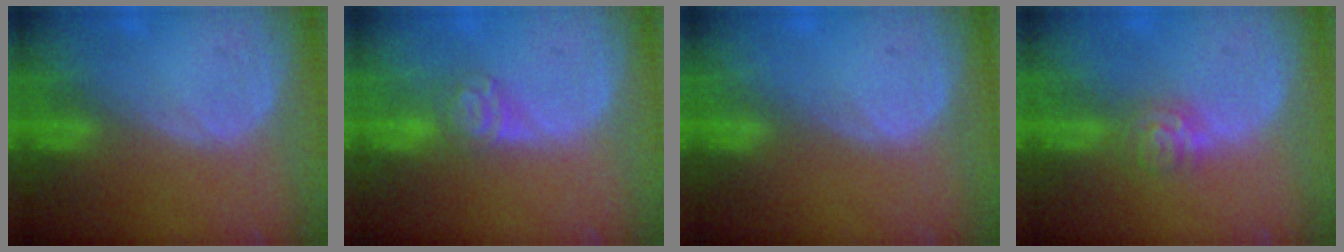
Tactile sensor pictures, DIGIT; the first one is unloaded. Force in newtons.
{"total": 4.3, "press": 4.0, "slide": 1.6}
{"total": 0.0}
{"total": 3.9, "press": 3.6, "slide": 1.3}